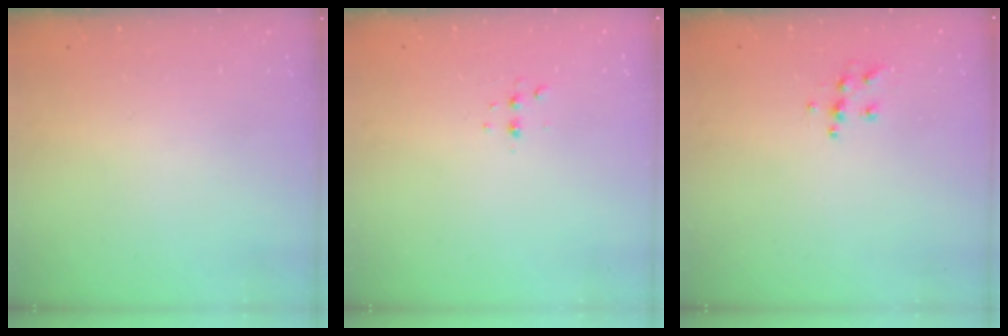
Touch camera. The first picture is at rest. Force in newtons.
{"total": 3.5, "press": 3.4, "slide": 0.5}
{"total": 6.4, "press": 6.4, "slide": 0.6}